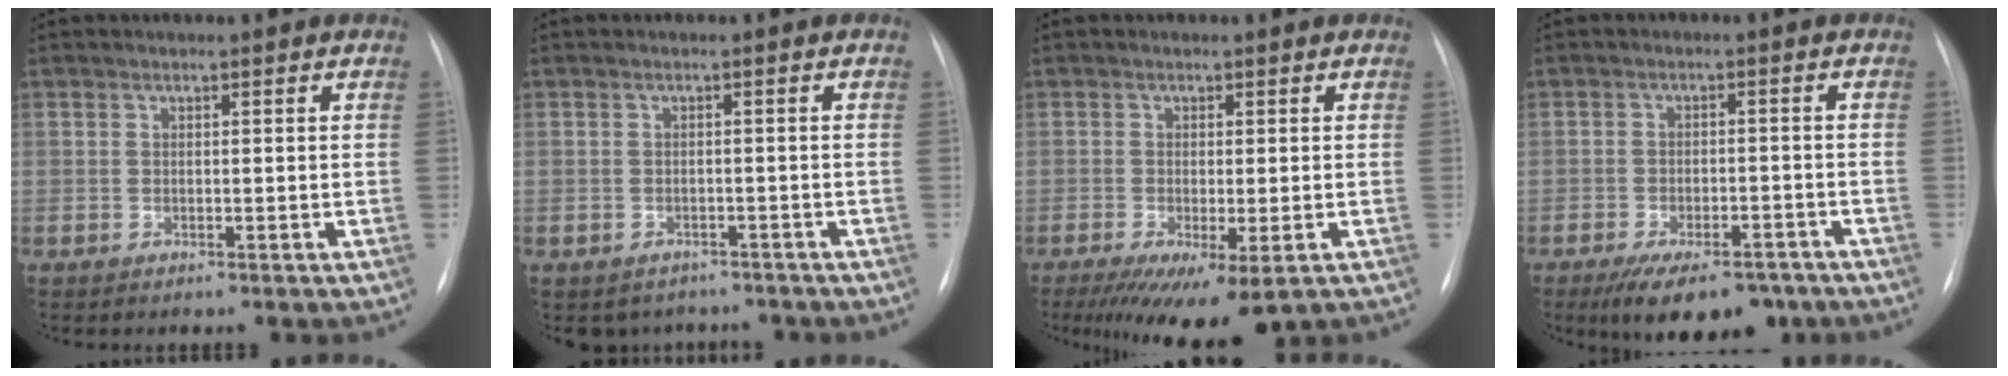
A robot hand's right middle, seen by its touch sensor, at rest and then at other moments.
{"total": 4.9, "force": [-4.1, 2.7, 0.2], "torque": [0.005, 0.011, -0.048]}
{"total": 9.6, "force": [-5.6, 2.4, 7.4], "torque": [-0.105, -0.023, -0.086]}
{"total": 11.2, "force": [-8.3, 4.5, 5.9], "torque": [-0.083, -0.001, -0.122]}